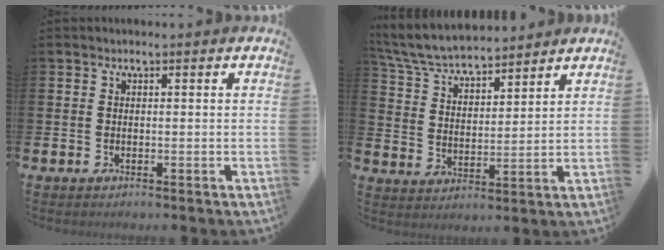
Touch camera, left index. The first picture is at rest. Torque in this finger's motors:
{"motor_torque": [0.45, -0.58, 0.24, 0.21]}